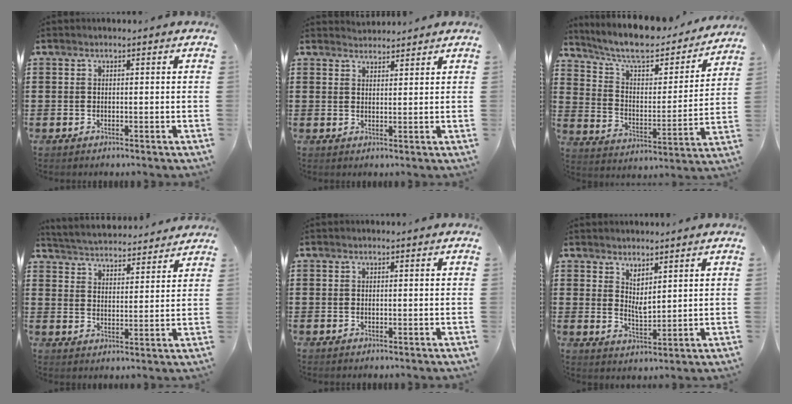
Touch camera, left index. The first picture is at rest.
{"total": 2.1, "force": [2.1, 0.1, -0.3], "torque": [0.000, -0.002, 0.042]}
{"total": 8.9, "force": [7.7, 1.8, 4.0], "torque": [-0.102, -0.047, 0.132]}
{"total": 3.9, "force": [3.9, 0.0, -0.1], "torque": [-0.020, -0.032, 0.063]}
{"total": 0.0}
{"total": 3.3, "force": [2.9, 0.9, 1.4], "torque": [-0.032, -0.008, 0.052]}